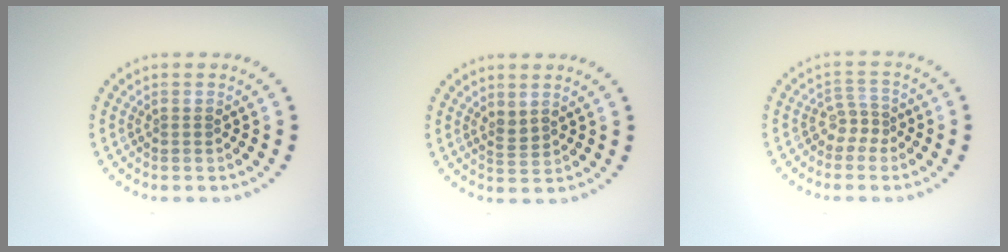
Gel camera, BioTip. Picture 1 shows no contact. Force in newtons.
{"total": 1.2, "press": 1.0, "slide": 0.7}
{"total": 1.8, "press": 1.3, "slide": 1.3}